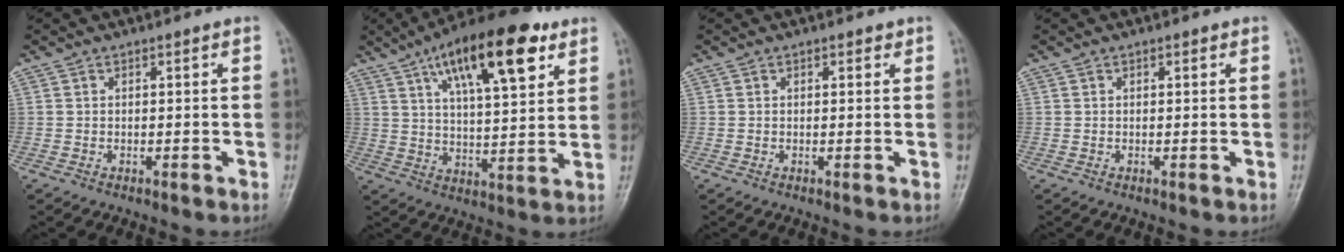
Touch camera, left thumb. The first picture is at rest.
{"total": 19.1, "force": [9.7, 6.7, 15.1], "torque": [-0.215, -0.024, 0.155]}
{"total": 1.2, "force": [0.7, 0.7, 0.6], "torque": [0.000, -0.001, 0.005]}
{"total": 0.7, "force": [0.4, 0.4, 0.5], "torque": [-0.002, 0.000, 0.003]}